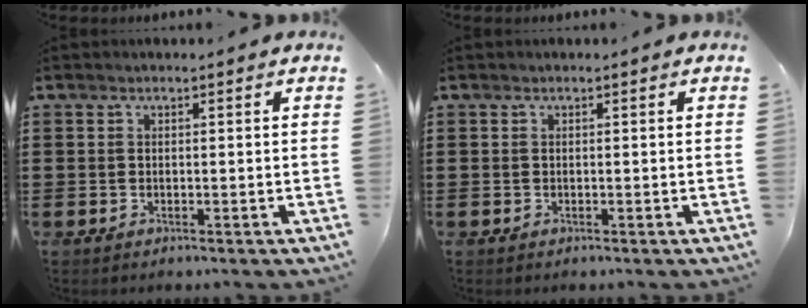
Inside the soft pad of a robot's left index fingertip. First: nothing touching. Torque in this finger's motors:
{"motor_torque": [0.00, 0.00, 0.00, 0.00]}